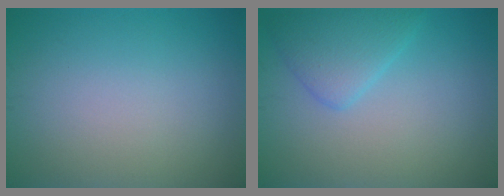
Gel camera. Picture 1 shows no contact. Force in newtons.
{"total": 2.3, "press": 2.3, "slide": 0.0}